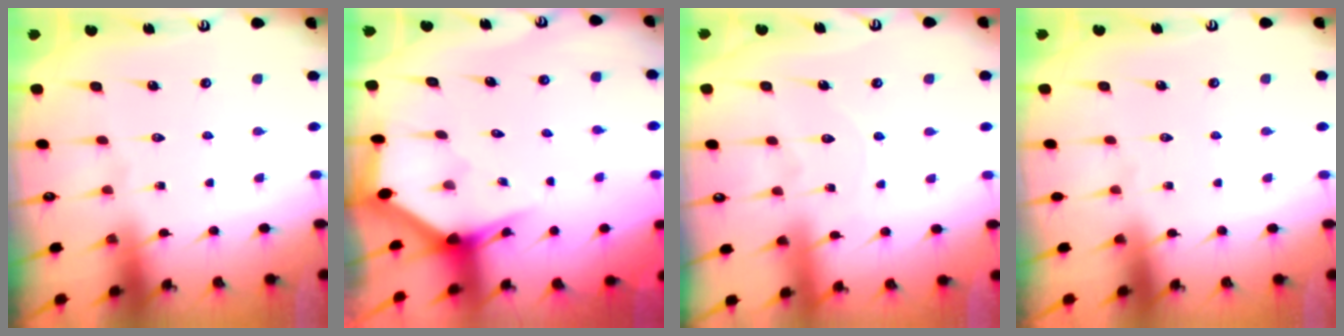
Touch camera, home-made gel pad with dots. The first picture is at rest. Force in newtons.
{"total": 2.9, "press": 2.9, "slide": 0.2}
{"total": 4.6, "press": 4.6, "slide": 0.1}
{"total": 0.0}